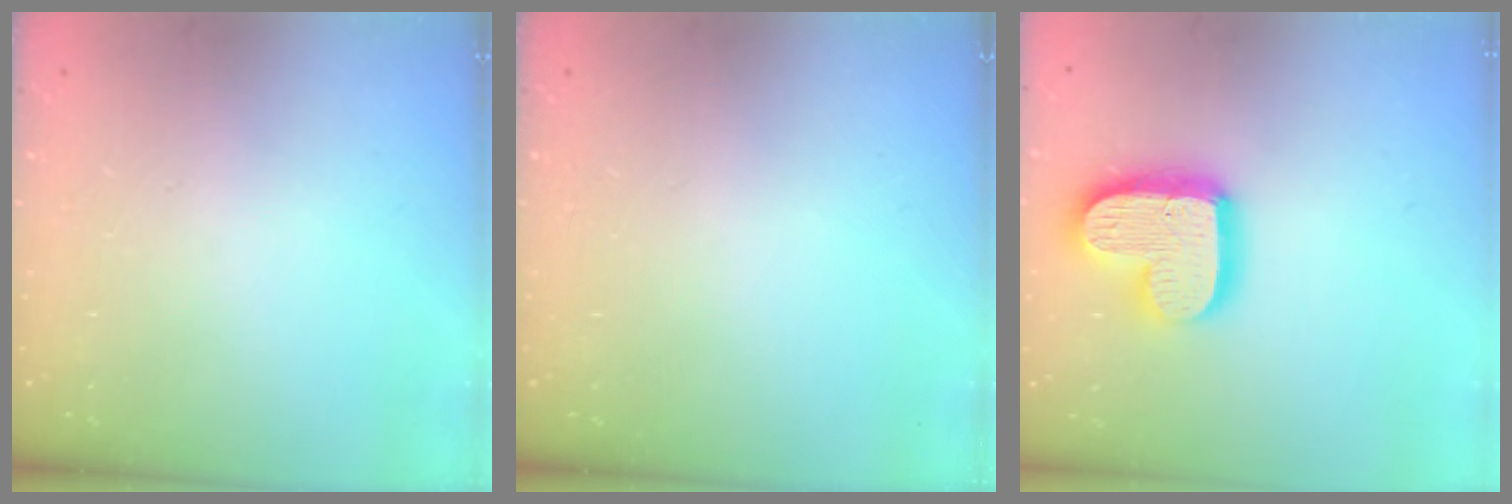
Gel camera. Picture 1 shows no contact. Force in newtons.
{"total": 0.0}
{"total": 17.1, "press": 17.1, "slide": 1.4}